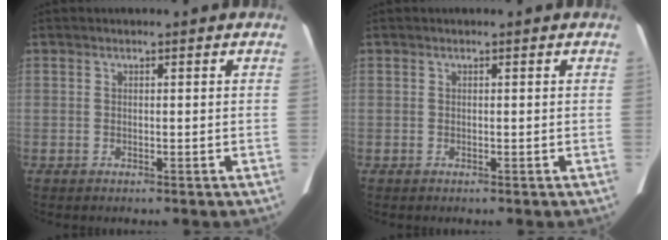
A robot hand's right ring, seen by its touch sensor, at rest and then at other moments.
{"total": 0.0}